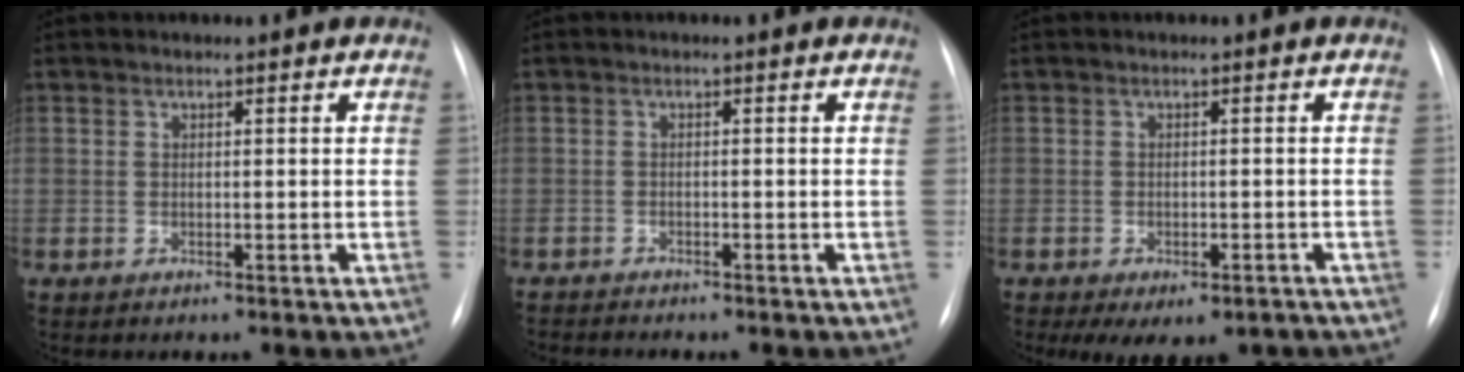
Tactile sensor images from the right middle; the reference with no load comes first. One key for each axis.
{"total": 2.2, "fx": -2.2, "fy": 0.1, "fz": 0.3, "tx": -0.003, "ty": -0.008, "tz": -0.034}
{"total": 6.9, "fx": -4.8, "fy": 3.5, "fz": 3.5, "tx": -0.037, "ty": 0.008, "tz": -0.061}